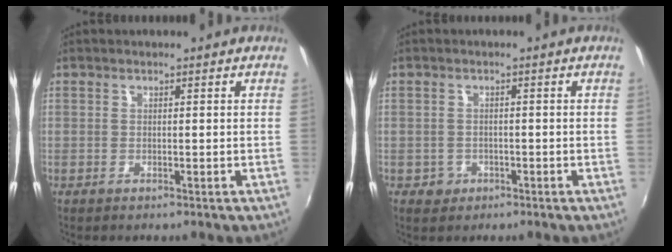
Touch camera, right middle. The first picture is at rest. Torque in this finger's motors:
{"motor_torque": [0.20, -0.14, -0.02, -0.01]}